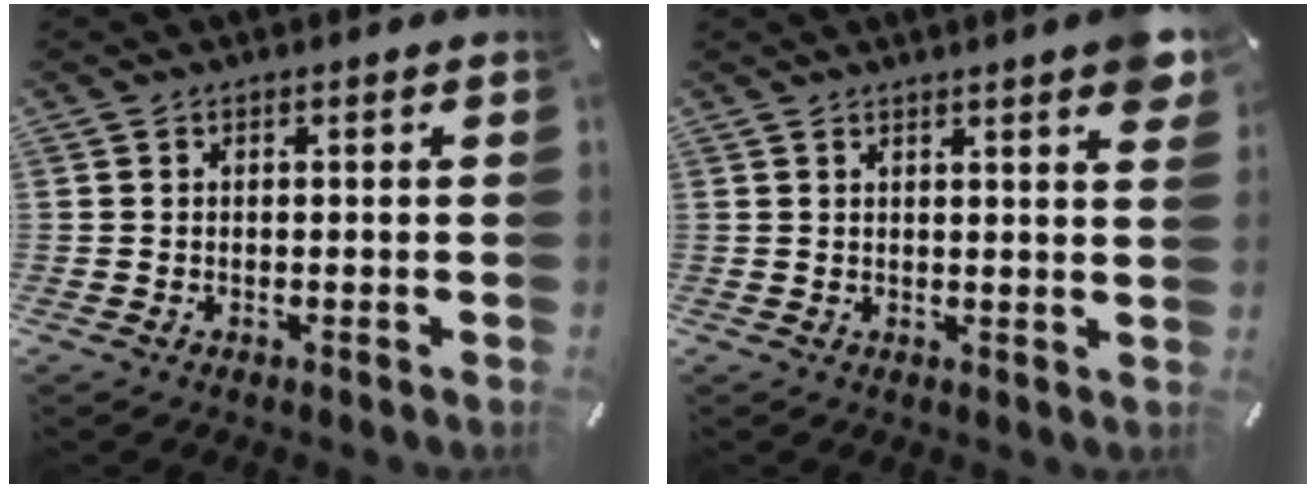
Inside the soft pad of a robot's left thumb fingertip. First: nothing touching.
{"total": 4.3, "force": [2.8, 0.5, 3.3], "torque": [-0.044, -0.018, 0.044]}